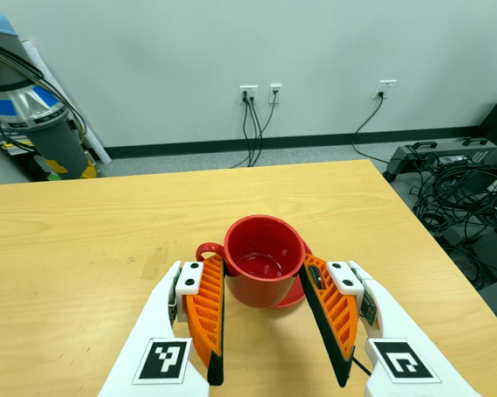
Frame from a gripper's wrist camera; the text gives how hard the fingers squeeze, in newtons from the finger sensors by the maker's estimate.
{"total": 2.9, "left": 2.6, "right": 3.2}